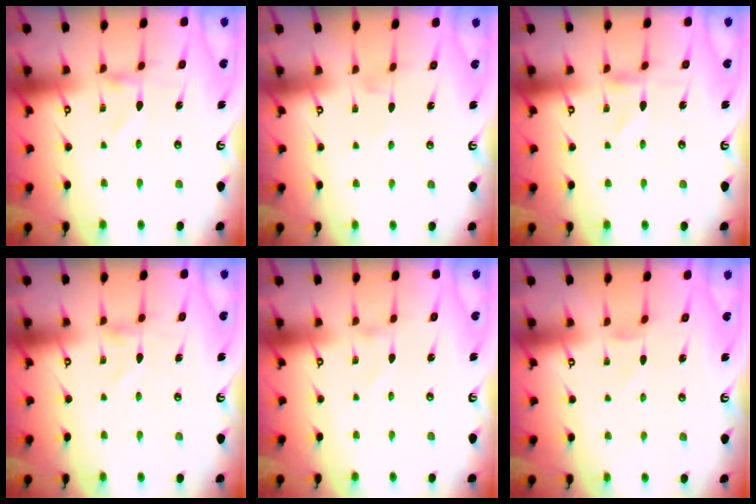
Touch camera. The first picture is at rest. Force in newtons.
{"total": 0.5, "press": 0.5, "slide": 0.1}
{"total": 0.0}
{"total": 0.0}
{"total": 1.0, "press": 1.0, "slide": 0.0}
{"total": 1.0, "press": 1.0, "slide": 0.3}